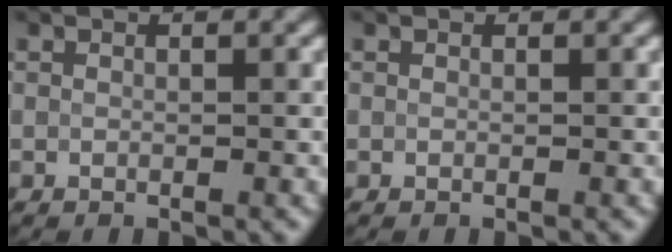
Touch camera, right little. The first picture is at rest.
{"total": 0.0}